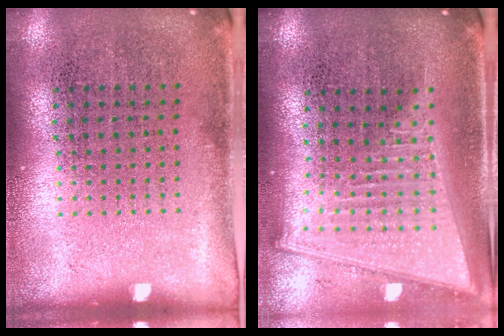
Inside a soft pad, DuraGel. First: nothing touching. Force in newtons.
{"total": 2.2, "press": 1.8, "slide": 1.3}